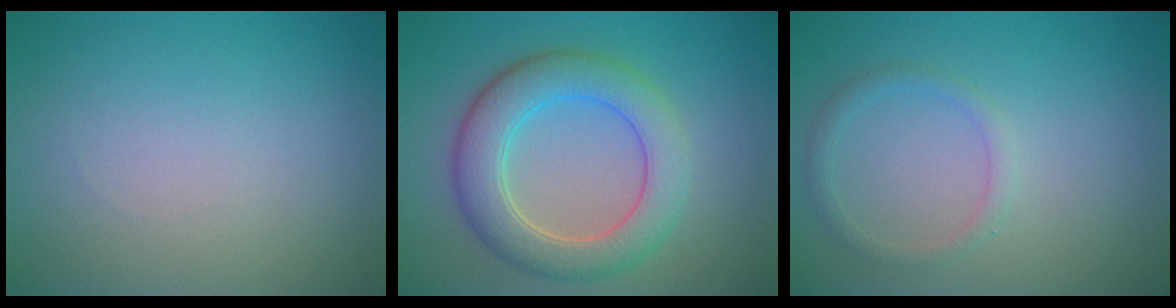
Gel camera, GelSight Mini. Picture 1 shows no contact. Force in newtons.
{"total": 6.1, "press": 6.1, "slide": 0.5}
{"total": 1.4, "press": 1.4, "slide": 0.2}